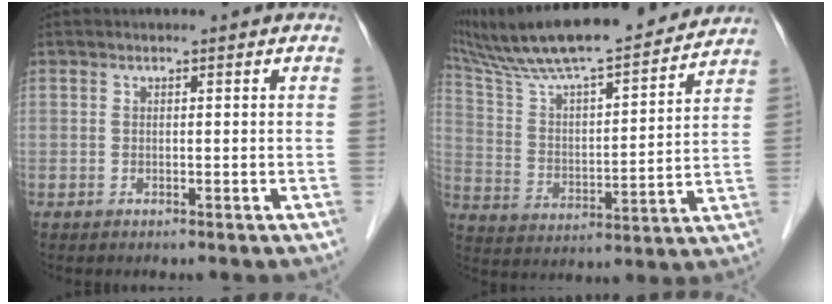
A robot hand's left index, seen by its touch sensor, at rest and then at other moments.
{"total": 23.2, "force": [20.4, 2.6, 10.8], "torque": [-0.190, 0.026, 0.322]}